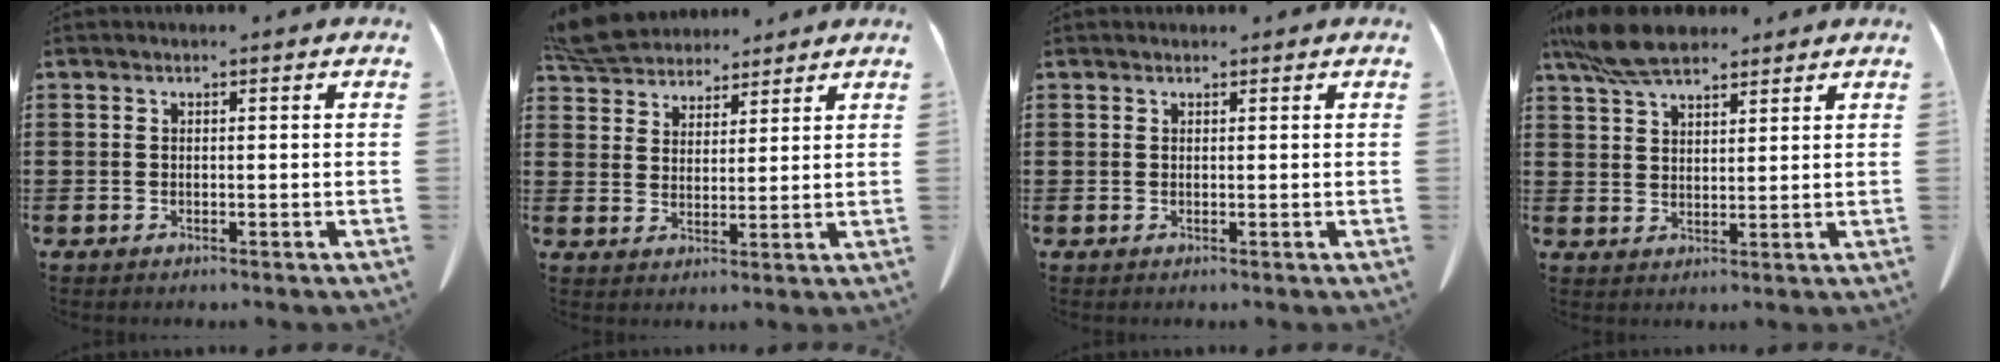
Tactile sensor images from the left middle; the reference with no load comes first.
{"total": 6.8, "force": [6.3, 2.0, 1.3], "torque": [-0.054, -0.016, 0.121]}
{"total": 0.6, "force": [0.5, 0.2, 0.0], "torque": [0.005, -0.005, 0.010]}
{"total": 7.6, "force": [6.1, 2.5, 3.9], "torque": [-0.094, -0.004, 0.117]}